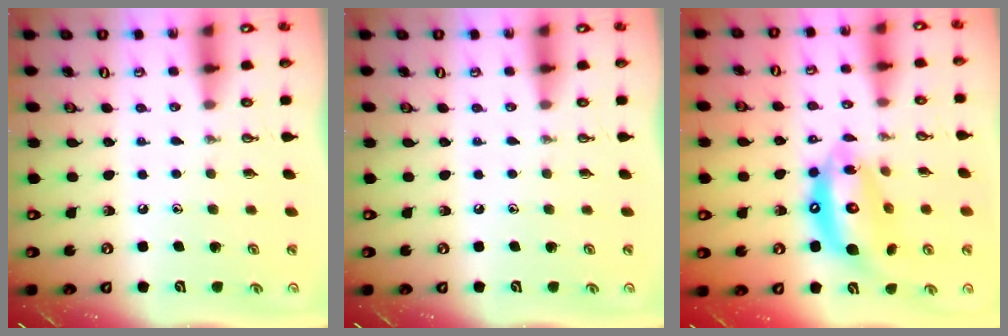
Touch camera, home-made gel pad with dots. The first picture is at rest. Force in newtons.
{"total": 0.0}
{"total": 15.1, "press": 15.0, "slide": 1.5}